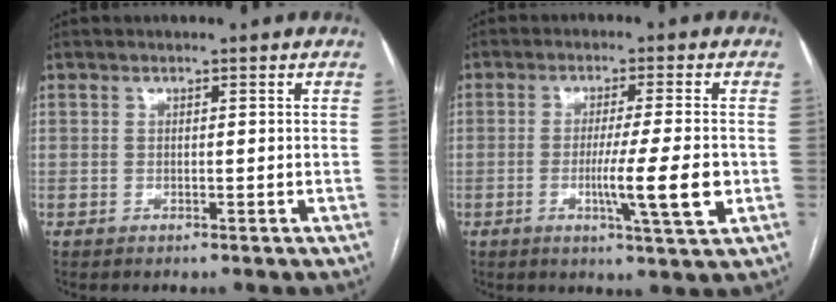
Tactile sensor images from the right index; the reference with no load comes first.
{"total": 8.6, "force": [-1.9, -0.6, 8.4], "torque": [-0.137, -0.018, -0.031]}